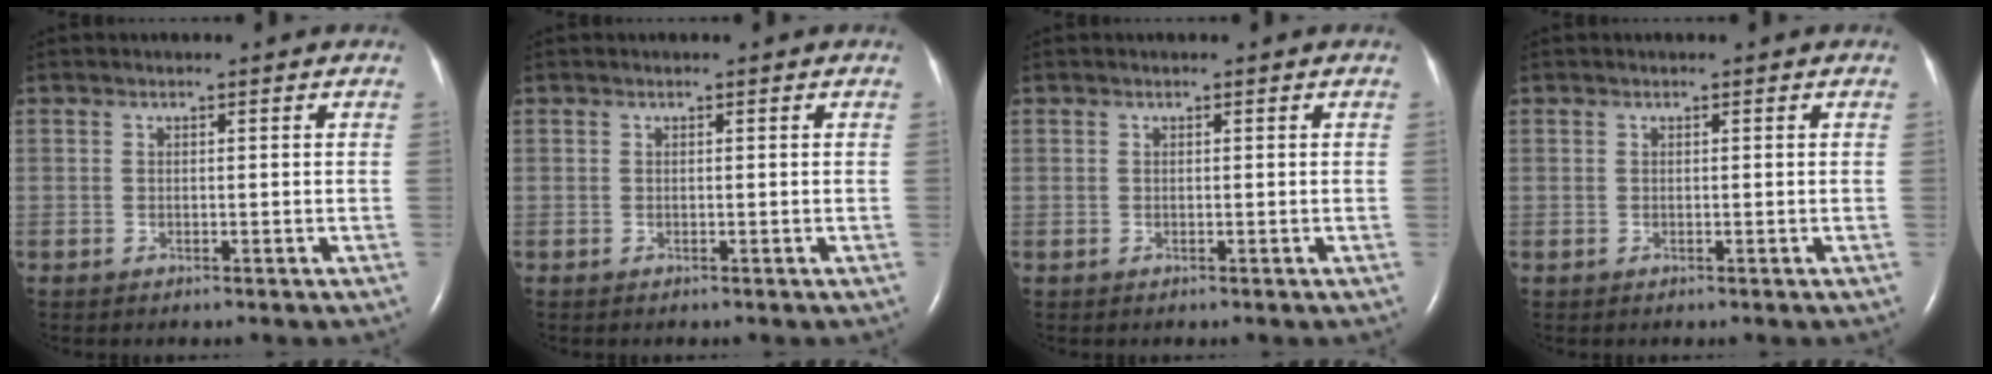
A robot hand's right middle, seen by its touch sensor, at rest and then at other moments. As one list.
[{"total": 0.0}, {"total": 0.0}, {"total": 0.0}]